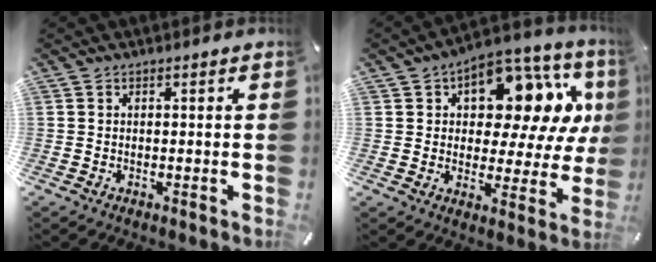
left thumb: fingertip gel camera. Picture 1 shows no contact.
{"total": 16.2, "force": [7.3, 9.3, 11.1], "torque": [-0.153, -0.052, 0.124]}